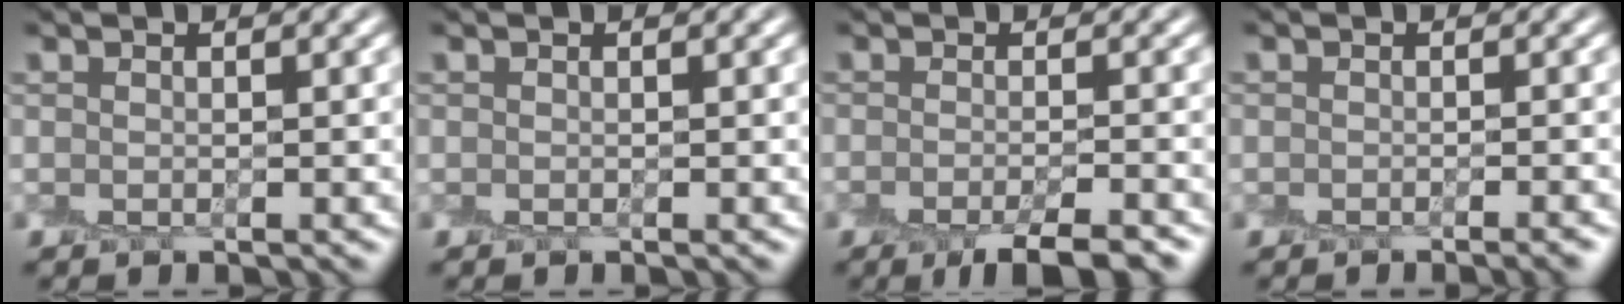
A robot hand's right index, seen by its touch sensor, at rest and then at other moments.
{"total": 0.0}
{"total": 4.6, "force": [-3.2, 0.9, 3.2], "torque": [-0.043, -0.006, -0.046]}
{"total": 1.6, "force": [-1.4, 0.7, 0.4], "torque": [0.007, 0.000, -0.023]}